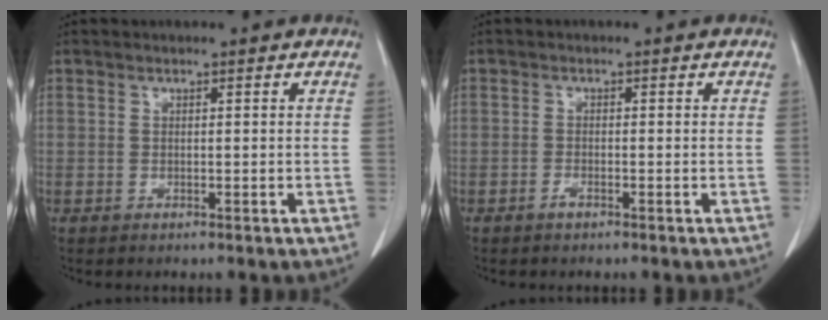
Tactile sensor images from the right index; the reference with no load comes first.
{"total": 1.0, "force": [-0.8, 0.3, 0.6], "torque": [-0.013, 0.001, -0.013]}